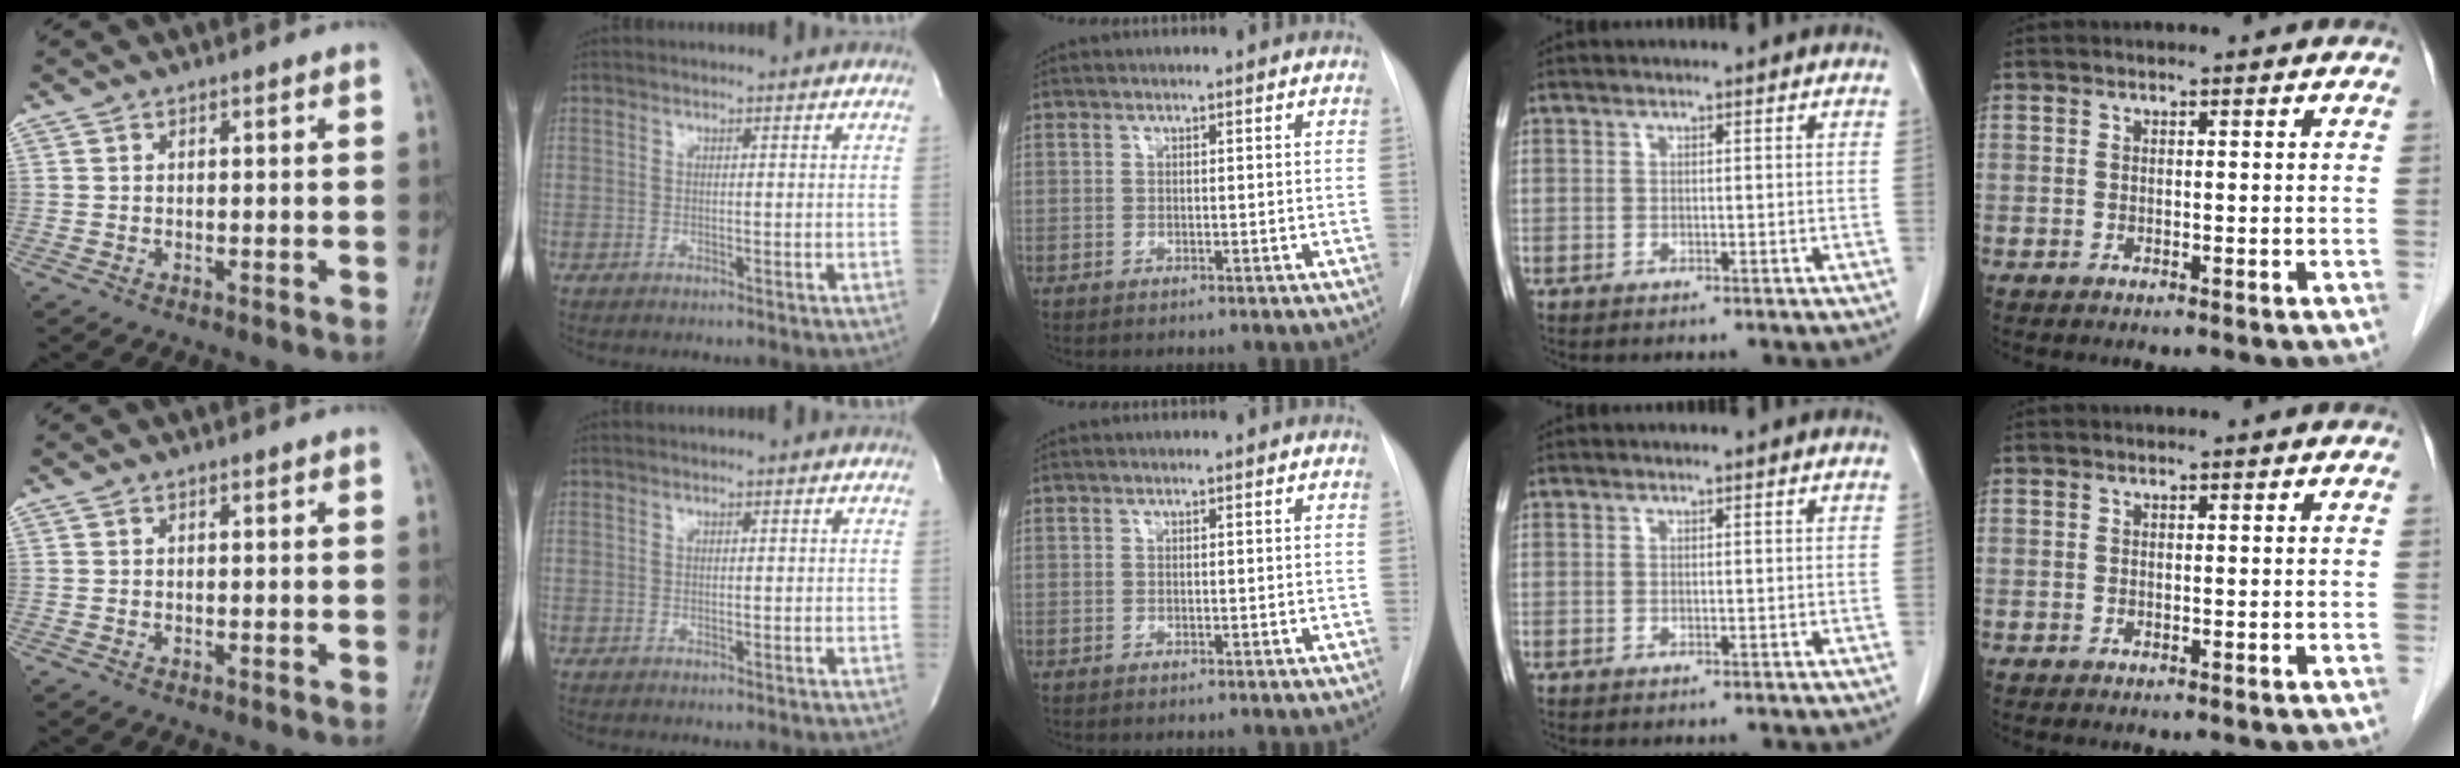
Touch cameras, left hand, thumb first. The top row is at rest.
{}